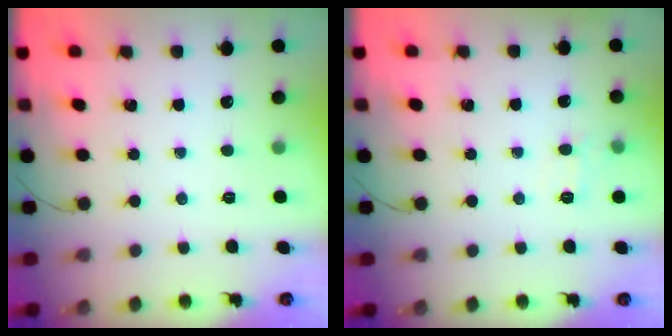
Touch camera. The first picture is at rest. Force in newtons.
{"total": 6.4, "press": 6.2, "slide": 1.7}